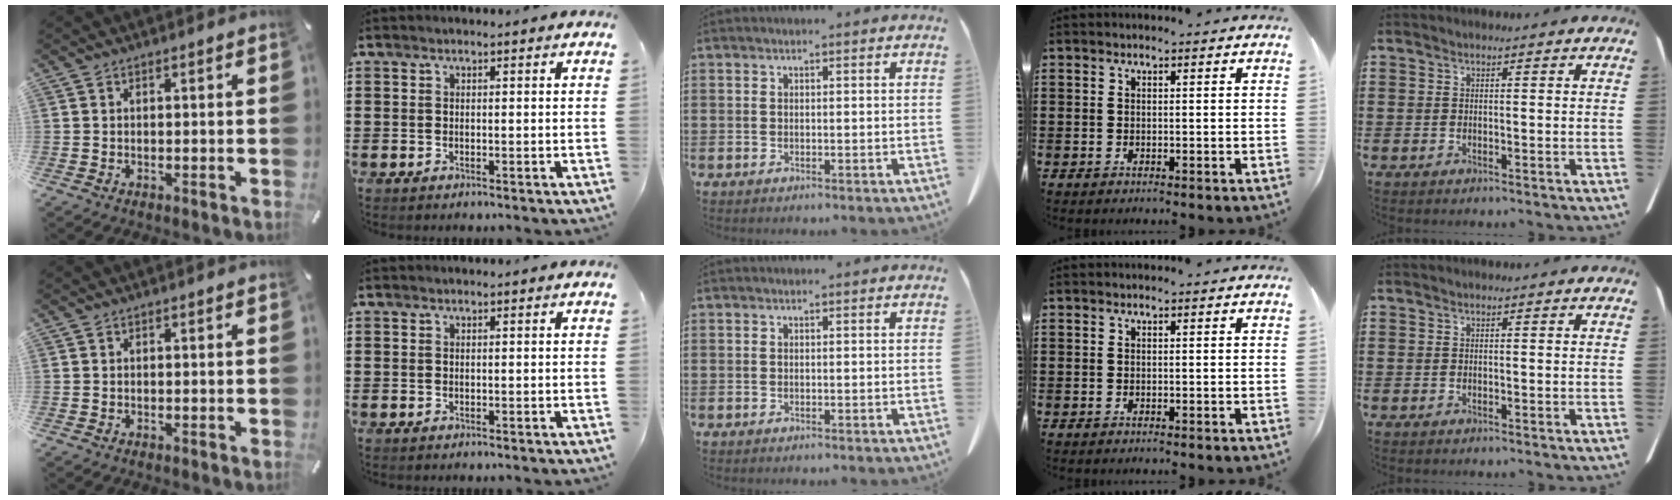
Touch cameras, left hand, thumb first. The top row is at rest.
{}